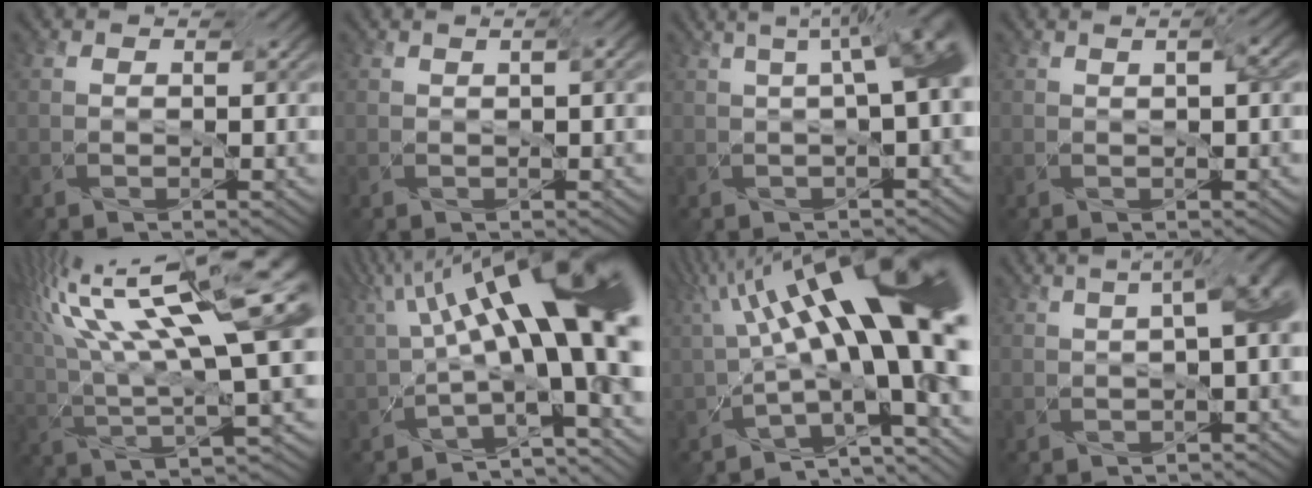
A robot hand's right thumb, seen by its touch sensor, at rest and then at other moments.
{"total": 1.1, "force": [0.4, -0.2, 1.0], "torque": [-0.011, 0.003, 0.007]}
{"total": 12.1, "force": [2.9, 4.4, 10.9], "torque": [-0.108, 0.067, 0.032]}
{"total": 1.8, "force": [0.6, -0.1, 1.7], "torque": [-0.022, 0.006, 0.010]}
{"total": 16.5, "force": [5.9, 5.8, 14.2], "torque": [-0.247, 0.031, 0.101]}
{"total": 12.8, "force": [1.1, 3.5, 12.2], "torque": [-0.181, 0.032, 0.018]}
{"total": 14.1, "force": [1.2, 4.2, 13.4], "torque": [-0.206, 0.037, 0.016]}
{"total": 9.5, "force": [1.5, 3.4, 8.8], "torque": [-0.068, 0.055, 0.008]}